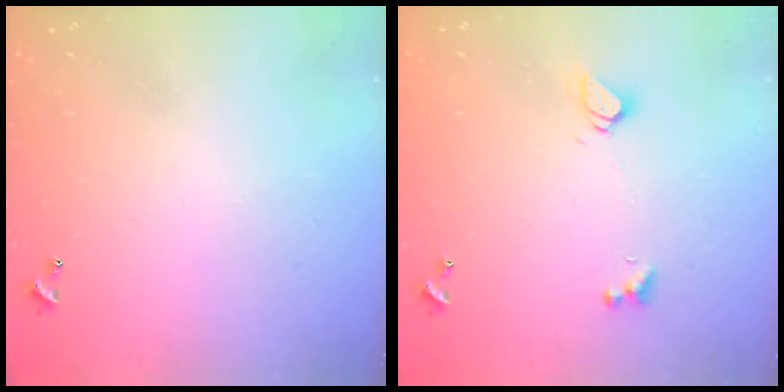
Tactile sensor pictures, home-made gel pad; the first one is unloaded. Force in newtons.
{"total": 2.3, "press": 2.3, "slide": 0.2}